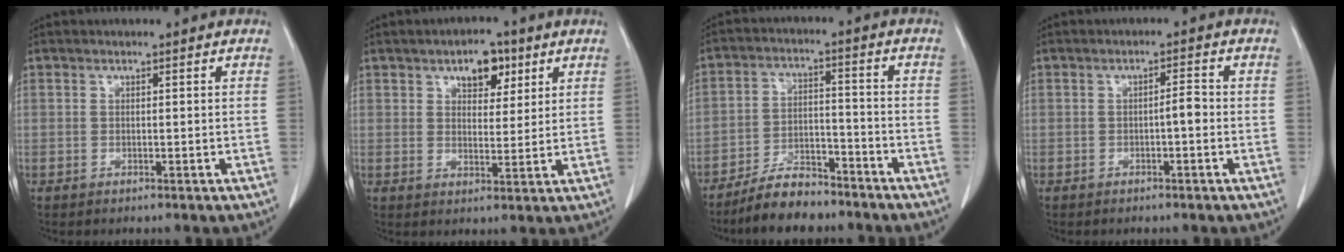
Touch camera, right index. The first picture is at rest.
{"total": 5.8, "force": [3.2, 3.1, 3.7], "torque": [-0.050, 0.008, 0.049]}
{"total": 8.2, "force": [-7.0, 2.7, 3.2], "torque": [-0.059, -0.001, -0.124]}
{"total": 2.0, "force": [-0.6, 0.3, 1.9], "torque": [-0.027, 0.004, -0.010]}